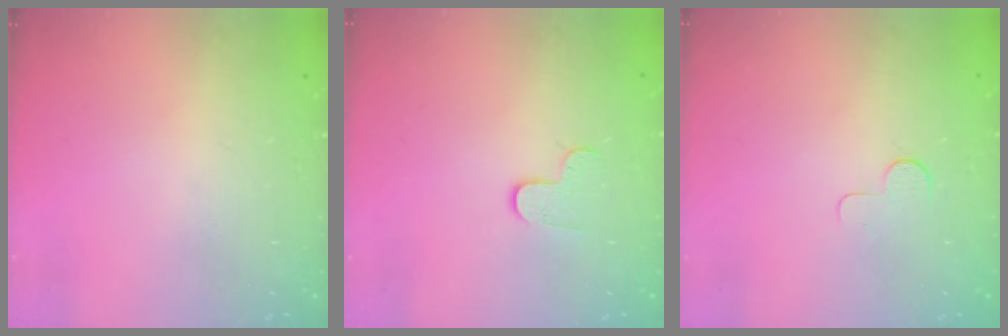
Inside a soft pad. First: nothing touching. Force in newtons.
{"total": 6.4, "press": 6.4, "slide": 0.5}
{"total": 4.0, "press": 4.0, "slide": 0.4}